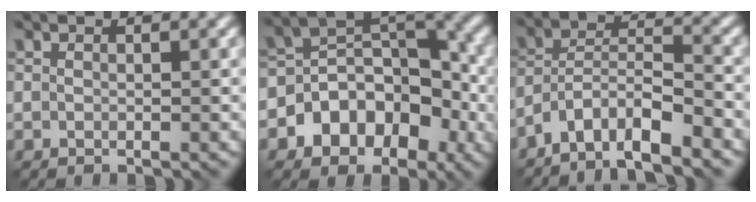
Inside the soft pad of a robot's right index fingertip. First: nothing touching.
{"total": 8.2, "force": [-2.9, 5.9, 4.9], "torque": [-0.062, 0.016, -0.056]}
{"total": 7.6, "force": [-6.0, 1.8, 4.3], "torque": [-0.068, 0.010, -0.112]}